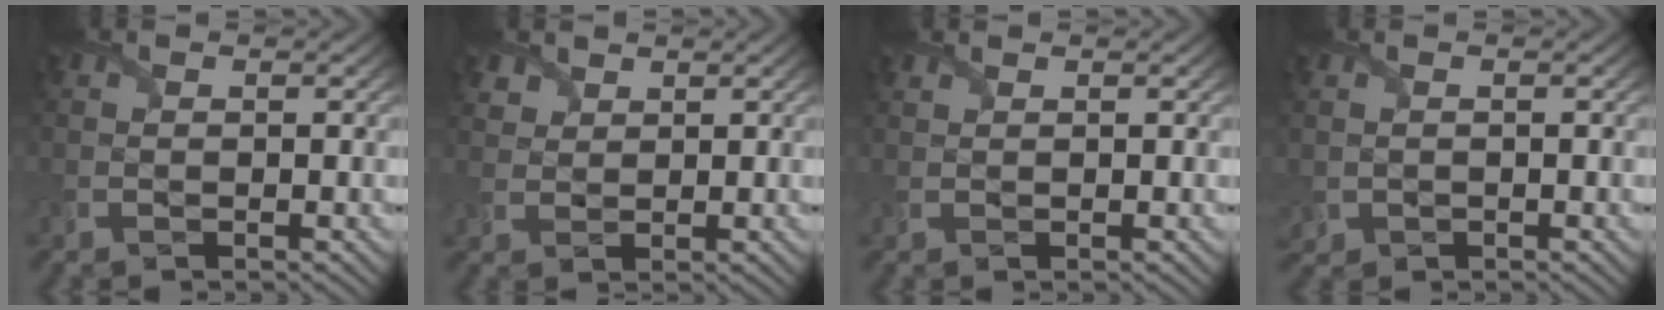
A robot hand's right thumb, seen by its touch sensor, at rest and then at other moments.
{"total": 2.4, "force": [1.8, 1.5, 0.5], "torque": [-0.020, -0.004, 0.045]}
{"total": 0.7, "force": [0.7, 0.1, 0.1], "torque": [-0.007, 0.001, 0.020]}
{"total": 1.5, "force": [0.1, 1.3, 0.6], "torque": [-0.023, -0.008, 0.005]}